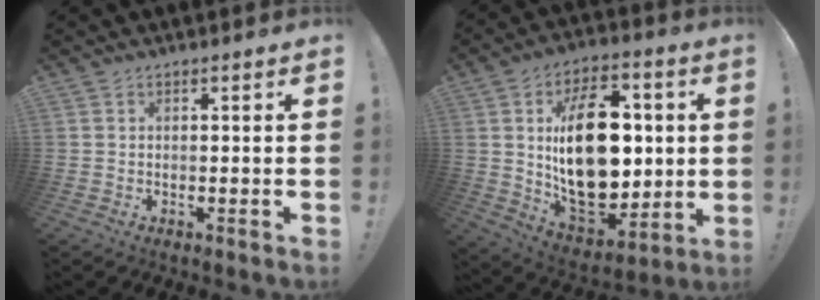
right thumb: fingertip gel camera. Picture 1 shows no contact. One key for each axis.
{"total": 27.0, "fx": 3.3, "fy": 16.7, "fz": 21.0, "tx": -0.339, "ty": -0.017, "tz": 0.071}